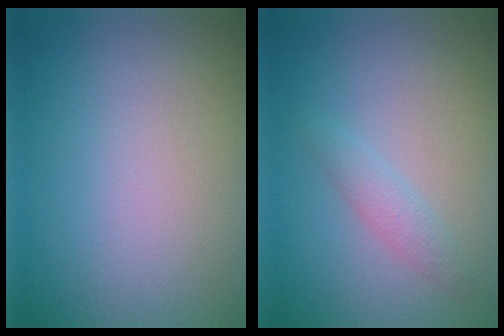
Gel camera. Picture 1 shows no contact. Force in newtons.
{"total": 1.5, "press": 1.5, "slide": 0.0}